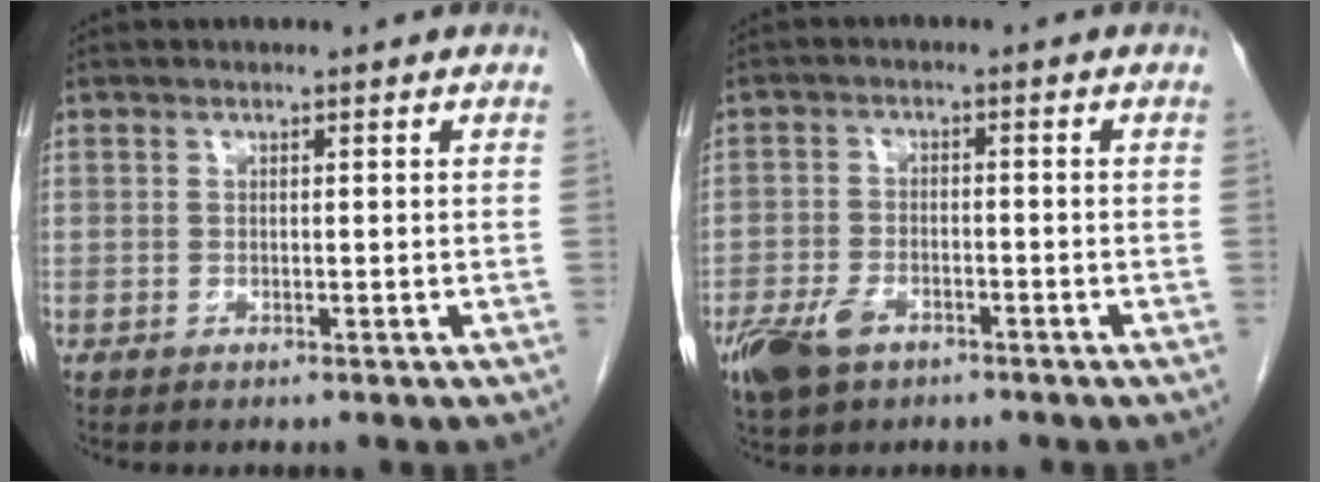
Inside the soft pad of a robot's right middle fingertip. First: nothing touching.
{"total": 7.1, "force": [-4.3, 3.9, 4.0], "torque": [-0.085, -0.004, -0.075]}